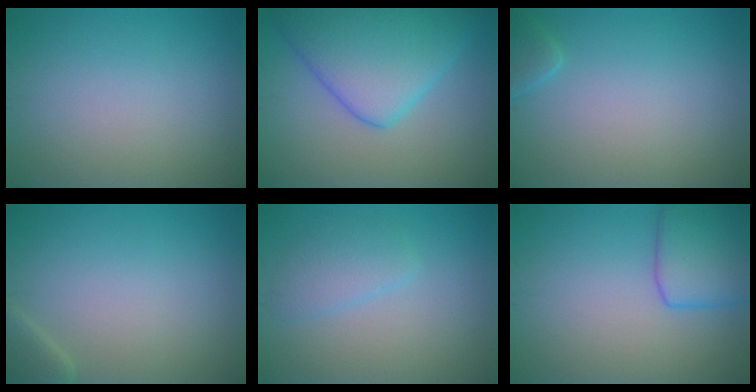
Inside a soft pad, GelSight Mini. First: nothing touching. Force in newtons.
{"total": 8.4, "press": 8.4, "slide": 0.4}
{"total": 1.3, "press": 1.3, "slide": 0.1}
{"total": 1.9, "press": 1.9, "slide": 0.2}
{"total": 2.1, "press": 2.1, "slide": 0.2}
{"total": 5.0, "press": 5.0, "slide": 0.3}